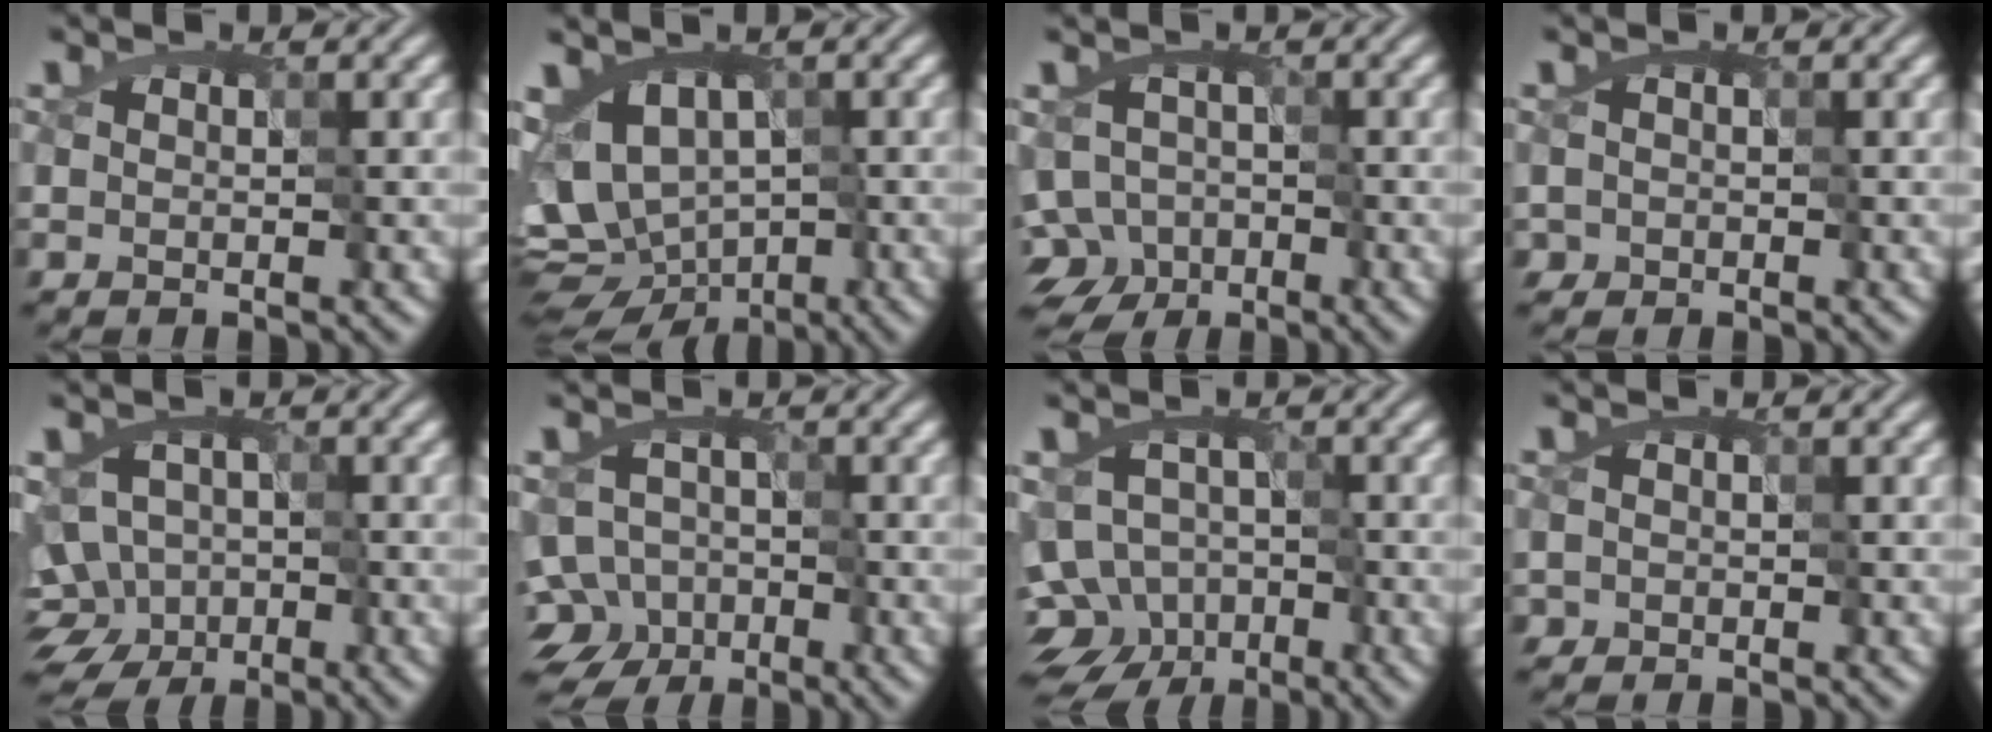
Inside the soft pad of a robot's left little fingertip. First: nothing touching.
{"total": 6.9, "force": [-1.5, 5.0, 4.5], "torque": [-0.052, -0.007, -0.005]}
{"total": 5.8, "force": [-2.6, 4.5, 2.5], "torque": [-0.020, -0.011, -0.052]}
{"total": 1.1, "force": [-0.4, 0.9, 0.2], "torque": [-0.004, 0.003, -0.008]}
{"total": 9.3, "force": [-3.7, 7.4, 4.2], "torque": [-0.047, 0.003, -0.088]}
{"total": 6.6, "force": [-2.9, 5.2, 2.6], "torque": [-0.018, -0.007, -0.066]}
{"total": 8.3, "force": [-3.9, 6.3, 3.6], "torque": [-0.027, 0.003, -0.080]}
{"total": 0.6, "force": [-0.3, 0.5, 0.1], "torque": [0.001, 0.001, -0.007]}